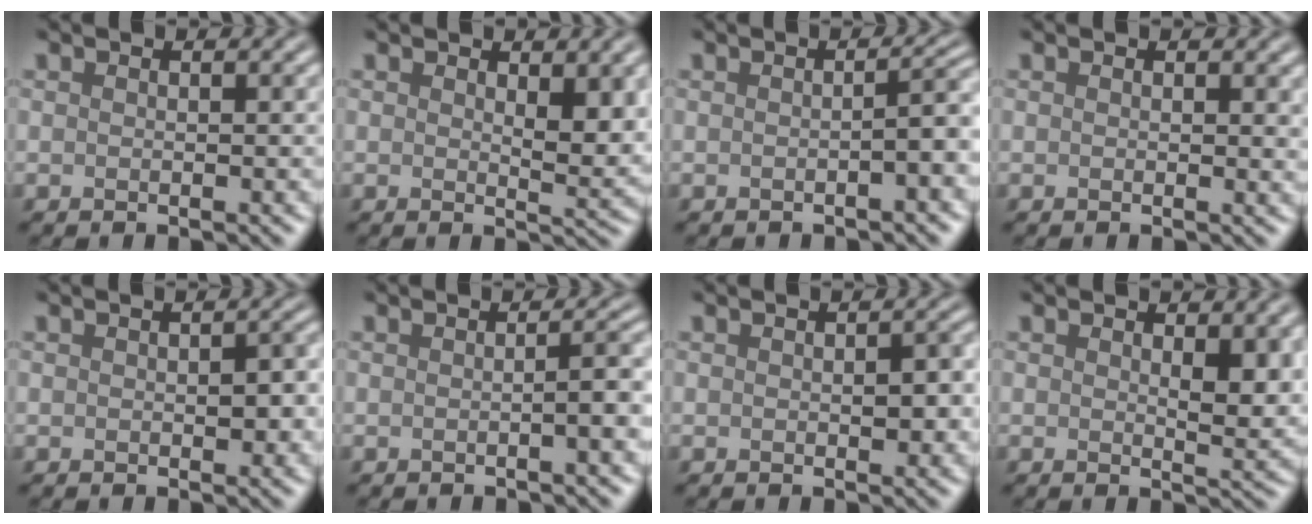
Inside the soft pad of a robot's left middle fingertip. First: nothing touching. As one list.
[{"total": 3.1, "force": [1.2, 1.1, 2.6], "torque": [-0.036, -0.007, 0.022]}, {"total": 2.3, "force": [-0.6, 0.5, 2.2], "torque": [-0.027, 0.011, -0.012]}, {"total": 0.7, "force": [0.4, 0.1, 0.5], "torque": [-0.003, -0.003, 0.006]}, {"total": 2.4, "force": [0.0, 1.2, 2.1], "torque": [-0.026, 0.000, 0.000]}, {"total": 2.5, "force": [-0.3, 0.5, 2.4], "torque": [-0.028, 0.009, -0.009]}, {"total": 2.3, "force": [-0.1, 1.1, 2.0], "torque": [-0.025, 0.000, 0.000]}, {"total": 3.0, "force": [0.9, 1.0, 2.6], "torque": [-0.034, -0.007, 0.017]}]